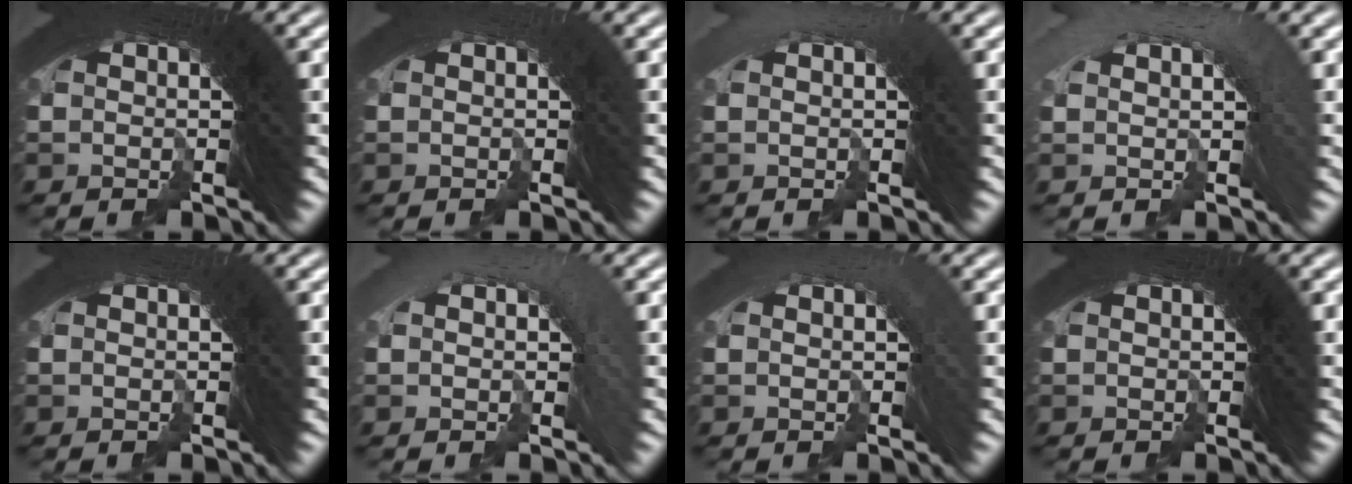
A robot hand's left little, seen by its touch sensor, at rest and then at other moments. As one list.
[{"total": 2.3, "force": [-1.1, -1.0, -1.7], "torque": [0.021, -0.010, -0.012]}, {"total": 4.2, "force": [-3.0, -0.6, -2.8], "torque": [0.035, -0.009, -0.044]}, {"total": 2.9, "force": [-2.5, 0.9, -1.1], "torque": [0.017, -0.003, -0.038]}, {"total": 1.7, "force": [-0.8, -0.7, -1.3], "torque": [0.015, -0.008, -0.010]}, {"total": 3.6, "force": [-3.1, 0.5, -1.8], "torque": [0.027, -0.012, -0.045]}, {"total": 3.2, "force": [-2.4, -0.6, -2.0], "torque": [0.031, -0.013, -0.030]}, {"total": 0.0}]